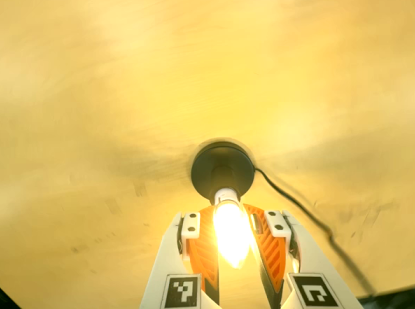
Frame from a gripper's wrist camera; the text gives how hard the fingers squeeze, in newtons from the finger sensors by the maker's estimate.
{"total": 16.3, "left": 17.1, "right": 15.6}